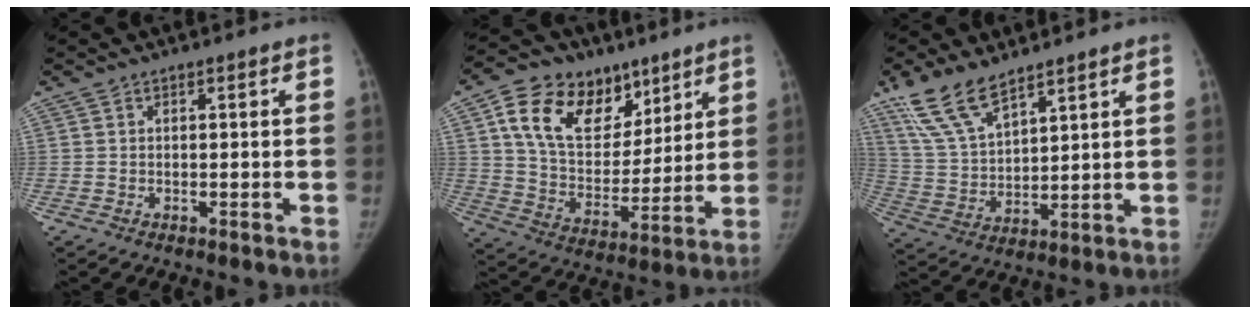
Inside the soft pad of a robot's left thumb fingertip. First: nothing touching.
{"total": 20.7, "force": [10.6, 13.5, 11.6], "torque": [-0.159, -0.031, 0.187]}
{"total": 11.9, "force": [8.7, 4.6, 6.7], "torque": [-0.122, -0.036, 0.184]}